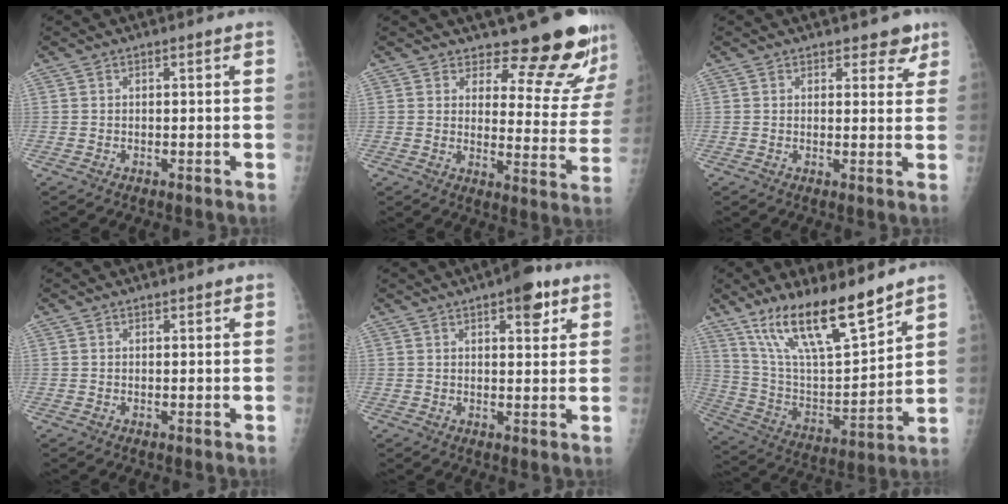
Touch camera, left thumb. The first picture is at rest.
{"total": 14.2, "force": [13.0, 3.8, 4.1], "torque": [-0.012, -0.135, 0.151]}
{"total": 4.0, "force": [3.1, 2.4, 0.9], "torque": [0.020, -0.020, 0.032]}
{"total": 0.9, "force": [0.8, 0.5, 0.1], "torque": [0.006, -0.007, 0.008]}
{"total": 6.6, "force": [3.7, 2.6, 4.7], "torque": [-0.043, -0.014, 0.044]}
{"total": 19.9, "force": [14.4, 5.1, 12.8], "torque": [-0.200, -0.070, 0.268]}